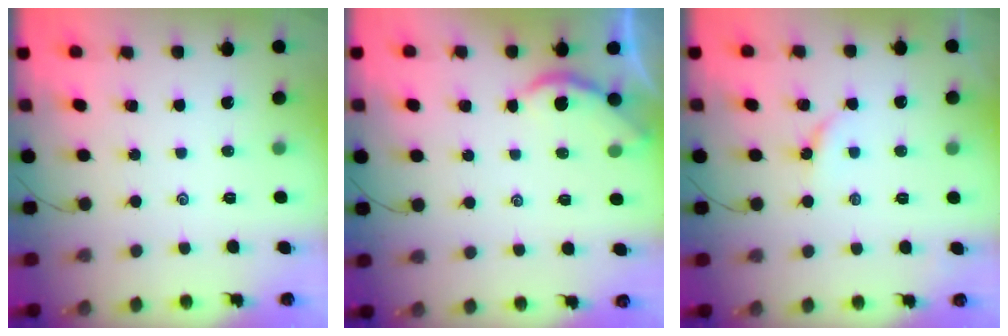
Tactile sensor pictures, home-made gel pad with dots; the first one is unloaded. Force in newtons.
{"total": 2.4, "press": 2.3, "slide": 0.5}
{"total": 2.9, "press": 2.9, "slide": 0.3}